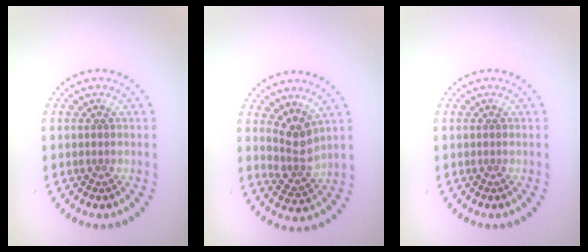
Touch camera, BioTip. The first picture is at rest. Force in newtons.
{"total": 2.7, "press": 2.1, "slide": 1.7}
{"total": 0.0}